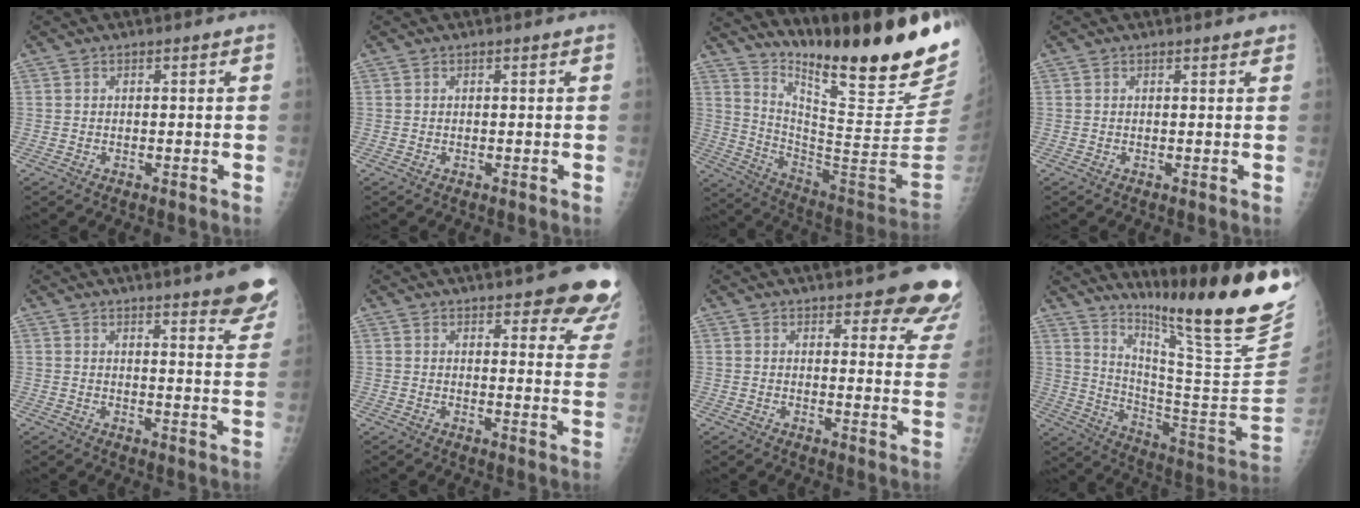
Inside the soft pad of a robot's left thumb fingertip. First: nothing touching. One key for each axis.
{"total": 0.0}
{"total": 28.0, "fx": 19.8, "fy": 3.5, "fz": 19.4, "tx": -0.269, "ty": -0.130, "tz": 0.307}
{"total": 1.2, "fx": 1.0, "fy": 0.3, "fz": 0.5, "tx": -0.003, "ty": -0.001, "tz": 0.011}
{"total": 10.0, "fx": 7.5, "fy": 1.6, "fz": 6.4, "tx": -0.055, "ty": -0.041, "tz": 0.083}
{"total": 12.6, "fx": 9.6, "fy": 3.5, "fz": 7.3, "tx": -0.045, "ty": -0.050, "tz": 0.098}
{"total": 12.4, "fx": 9.9, "fy": 3.6, "fz": 6.4, "tx": -0.029, "ty": -0.055, "tz": 0.099}
{"total": 27.2, "fx": 20.9, "fy": 0.9, "fz": 17.4, "tx": -0.250, "ty": -0.161, "tz": 0.310}